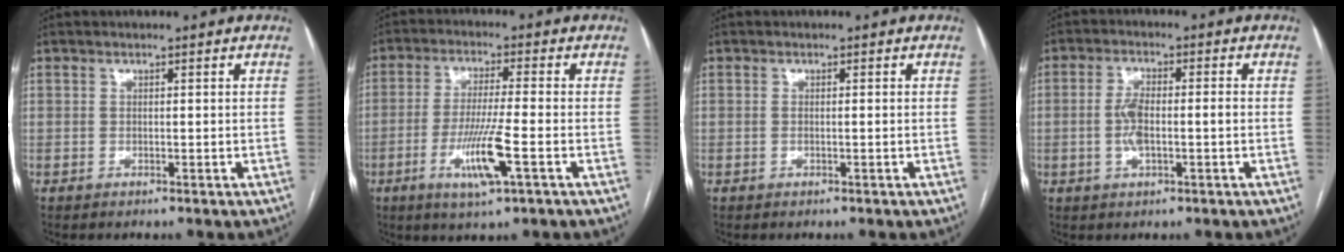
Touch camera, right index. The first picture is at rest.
{"total": 8.8, "force": [-3.2, -0.1, 8.2], "torque": [-0.160, -0.015, -0.058]}
{"total": 0.7, "force": [-0.1, 0.0, 0.7], "torque": [-0.018, -0.001, 0.001]}
{"total": 5.4, "force": [-0.8, 1.6, 5.1], "torque": [-0.111, 0.009, -0.013]}